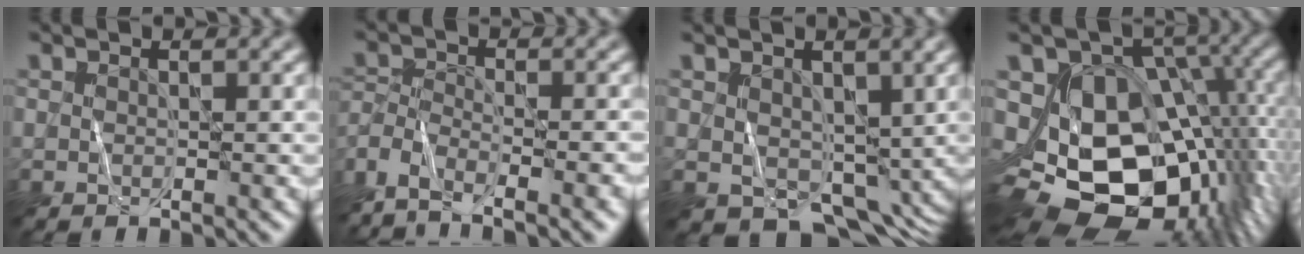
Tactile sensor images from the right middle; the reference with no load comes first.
{"total": 7.2, "force": [-5.7, 1.8, 4.1], "torque": [-0.073, -0.011, -0.109]}
{"total": 5.9, "force": [-0.7, 4.4, 3.8], "torque": [-0.064, -0.022, -0.004]}
{"total": 14.6, "force": [-2.0, 10.7, 9.8], "torque": [-0.147, -0.013, -0.024]}